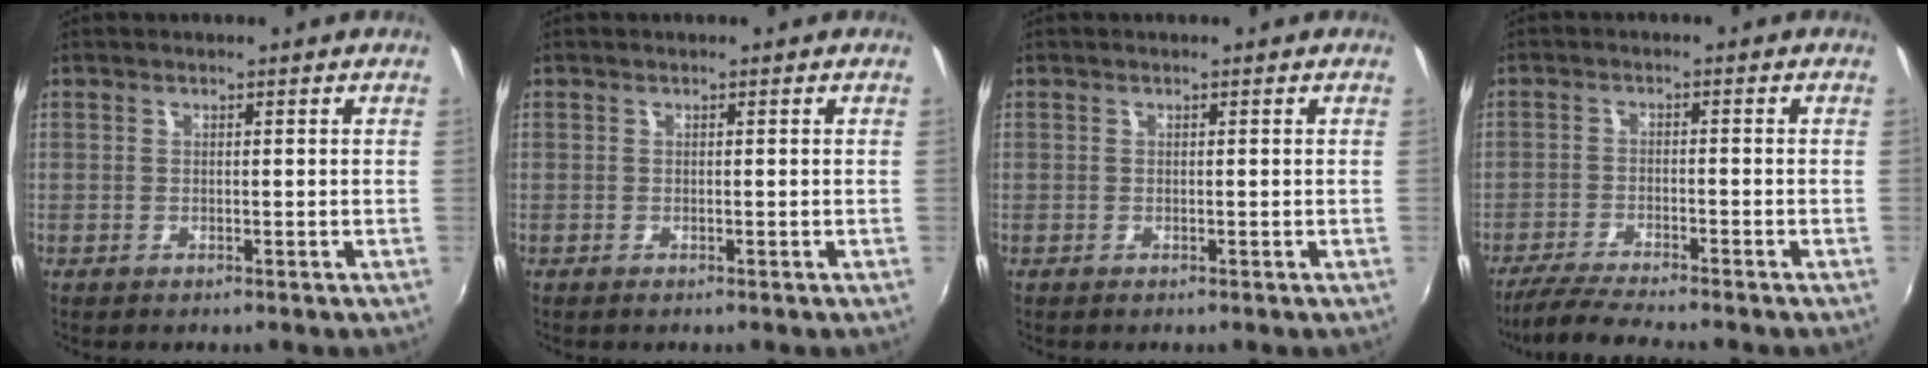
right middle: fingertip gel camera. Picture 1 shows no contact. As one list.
[{"total": 0.0}, {"total": 0.0}, {"total": 7.1, "force": [-6.5, 0.0, 3.0], "torque": [-0.084, -0.019, -0.116]}]